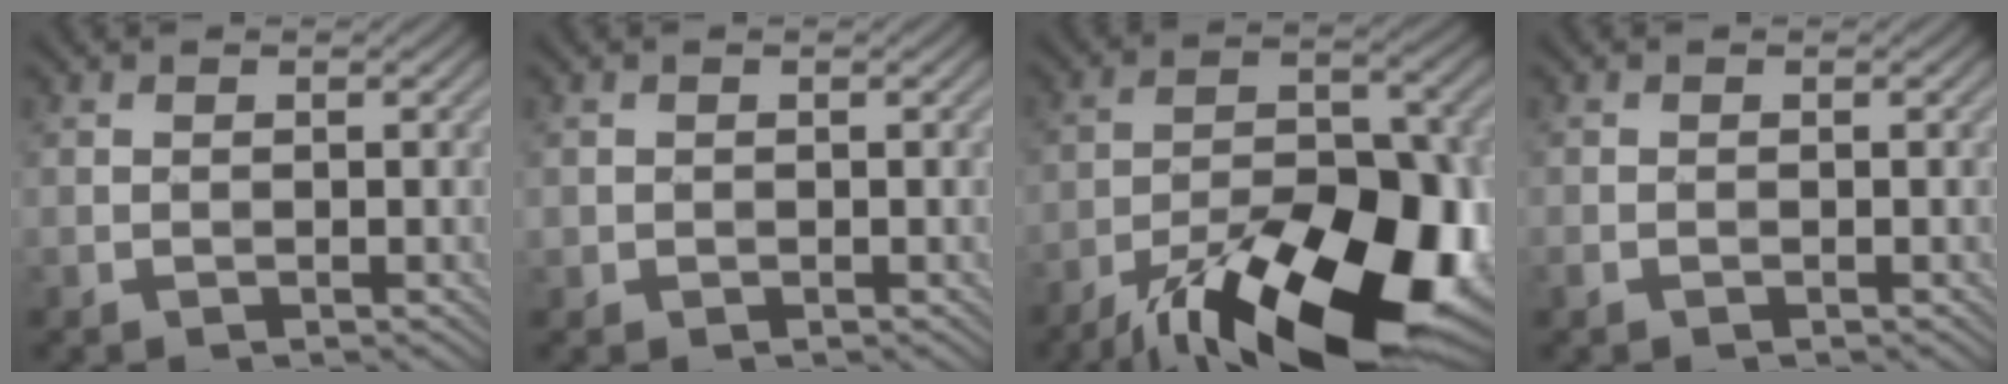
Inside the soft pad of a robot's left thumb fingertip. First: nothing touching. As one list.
[{"total": 0.6, "force": [0.0, 0.6, 0.0], "torque": [-0.001, -0.004, -0.001]}, {"total": 19.6, "force": [-11.9, 7.6, 13.6], "torque": [-0.202, -0.018, -0.192]}, {"total": 0.7, "force": [-0.6, 0.3, 0.3], "torque": [-0.010, -0.002, -0.012]}]